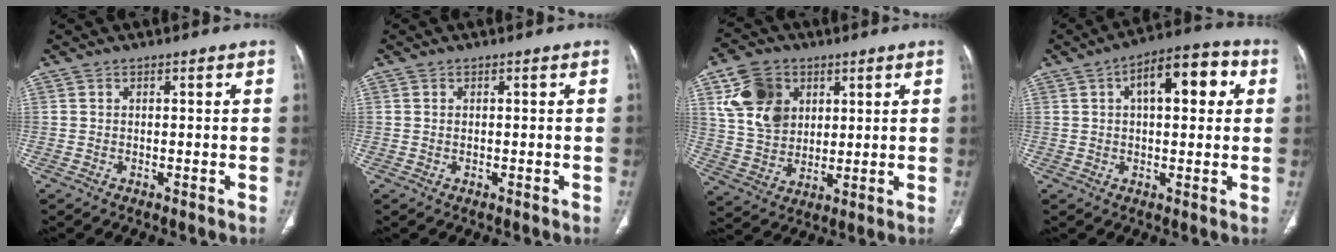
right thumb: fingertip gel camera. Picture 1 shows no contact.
{"total": 0.0}
{"total": 12.8, "force": [4.7, 9.8, 6.9], "torque": [-0.101, -0.010, 0.096]}
{"total": 13.1, "force": [3.8, 6.1, 11.0], "torque": [-0.126, 0.021, 0.049]}